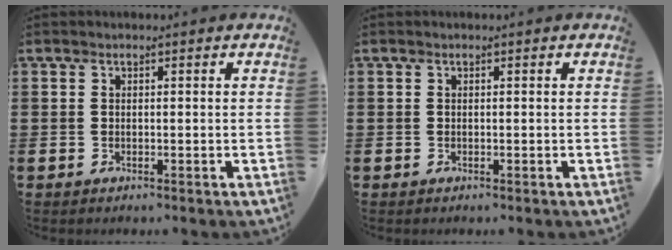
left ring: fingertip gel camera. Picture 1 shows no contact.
{"total": 0.0}